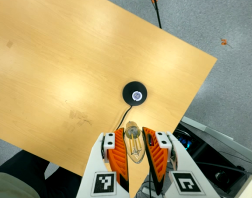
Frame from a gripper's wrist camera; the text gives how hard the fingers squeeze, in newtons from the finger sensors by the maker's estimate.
{"total": 19.6, "left": 21.7, "right": 17.5}